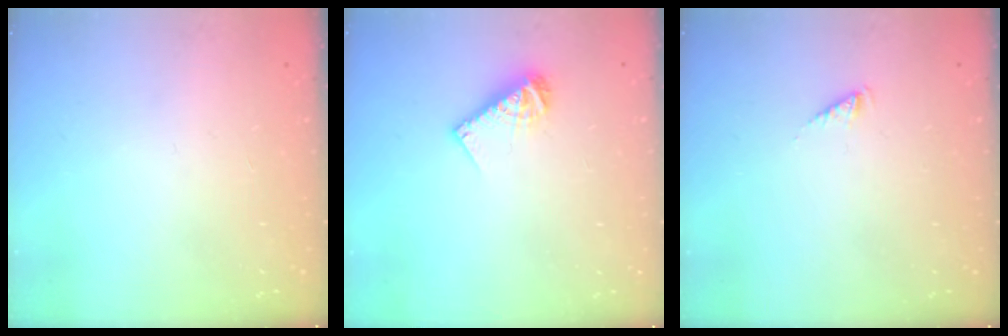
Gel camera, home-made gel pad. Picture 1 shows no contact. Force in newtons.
{"total": 8.2, "press": 8.2, "slide": 0.7}
{"total": 0.8, "press": 0.8, "slide": 0.2}